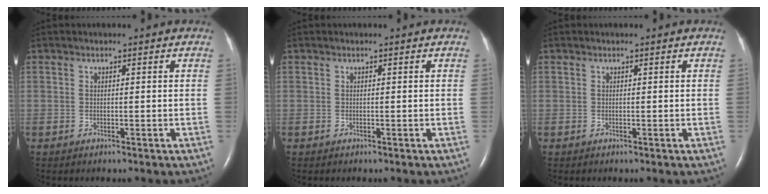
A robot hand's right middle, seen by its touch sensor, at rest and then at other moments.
{"total": 0.0}
{"total": 0.0}